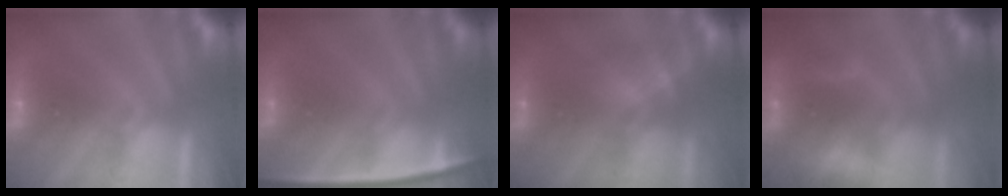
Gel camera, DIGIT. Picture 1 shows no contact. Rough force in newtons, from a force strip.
{"total": 2.4}
{"total": 2.3}
{"total": 9.4}